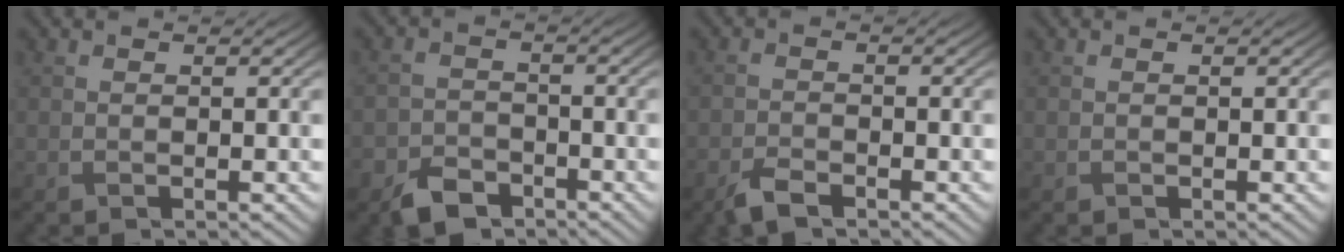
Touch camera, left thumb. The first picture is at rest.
{"total": 4.8, "force": [-3.6, 2.7, 1.8], "torque": [-0.040, -0.006, -0.073]}
{"total": 3.1, "force": [-2.3, 1.2, 1.7], "torque": [-0.040, -0.004, -0.052]}
{"total": 0.0}